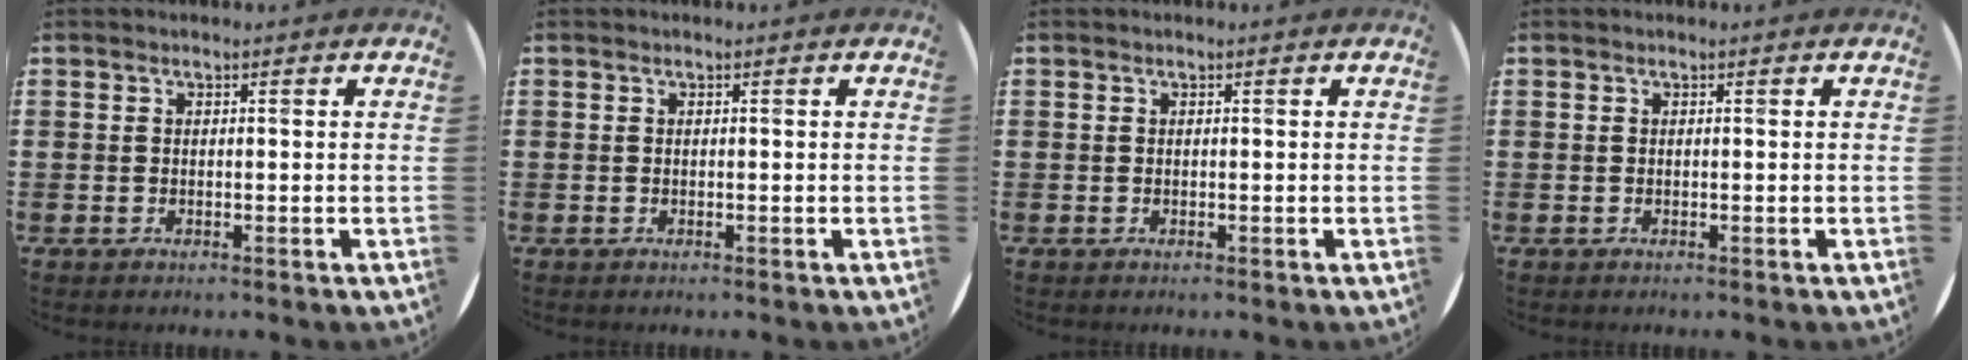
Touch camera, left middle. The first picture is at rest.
{"total": 0.0}
{"total": 0.0}
{"total": 0.0}